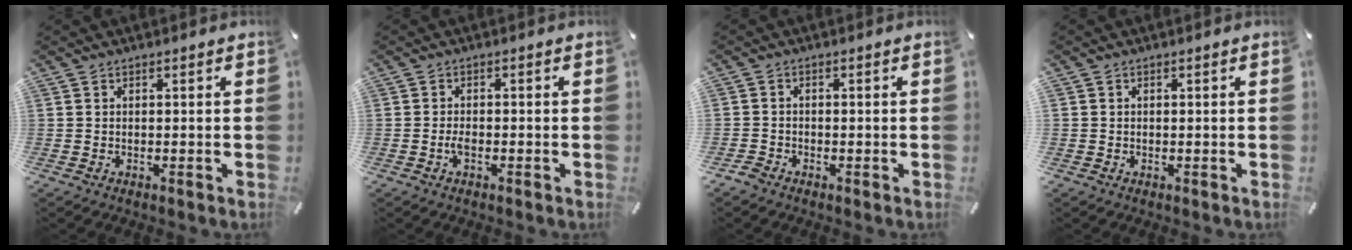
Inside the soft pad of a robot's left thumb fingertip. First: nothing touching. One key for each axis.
{"total": 1.8, "fx": -0.9, "fy": 0.7, "fz": 1.4, "tx": -0.034, "ty": 0.000, "tz": -0.019}
{"total": 2.3, "fx": -1.3, "fy": 1.9, "fz": 0.2, "tx": -0.001, "ty": 0.009, "tz": -0.027}
{"total": 2.1, "fx": 0.3, "fy": 2.0, "fz": -0.4, "tx": 0.014, "ty": 0.000, "tz": 0.003}